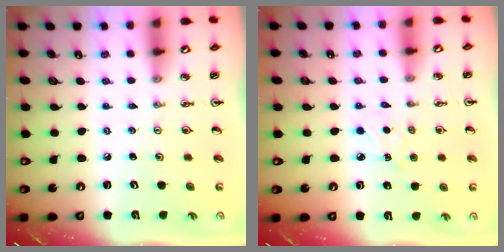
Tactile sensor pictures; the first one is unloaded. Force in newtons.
{"total": 3.9, "press": 3.9, "slide": 0.5}